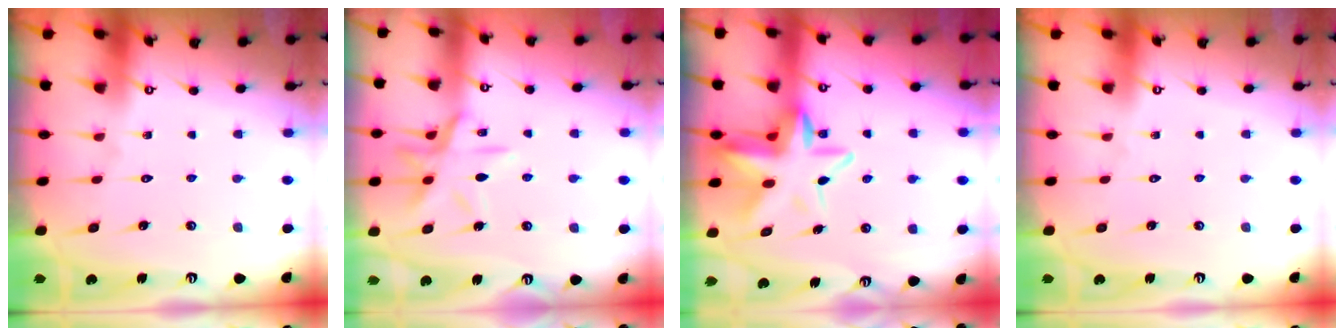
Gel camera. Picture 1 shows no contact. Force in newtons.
{"total": 13.4, "press": 13.3, "slide": 0.9}
{"total": 12.5, "press": 12.2, "slide": 2.8}
{"total": 0.0}